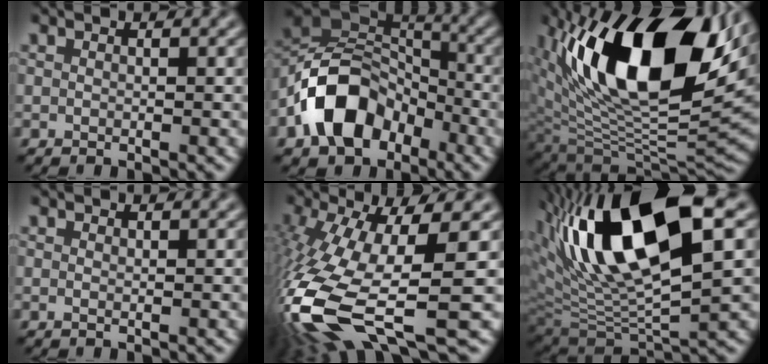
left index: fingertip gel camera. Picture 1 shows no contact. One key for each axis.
{"total": 9.6, "fx": -4.2, "fy": 6.6, "fz": 5.6, "tx": -0.095, "ty": 0.013, "tz": -0.089}
{"total": 16.9, "fx": 6.0, "fy": 8.0, "fz": 13.6, "tx": -0.226, "ty": 0.000, "tz": 0.104}
{"total": 0.0}
{"total": 14.7, "fx": -4.9, "fy": 4.8, "fz": 13.0, "tx": -0.301, "ty": -0.032, "tz": -0.079}
{"total": 13.9, "fx": 5.1, "fy": 4.7, "fz": 12.1, "tx": -0.221, "ty": 0.008, "tz": 0.089}